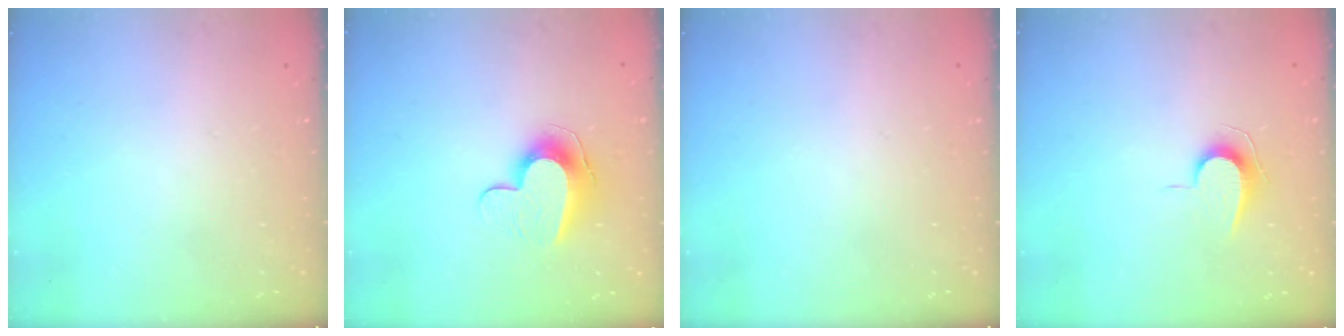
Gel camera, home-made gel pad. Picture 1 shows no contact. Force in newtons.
{"total": 11.8, "press": 11.8, "slide": 0.6}
{"total": 0.0}
{"total": 7.0, "press": 7.0, "slide": 0.7}